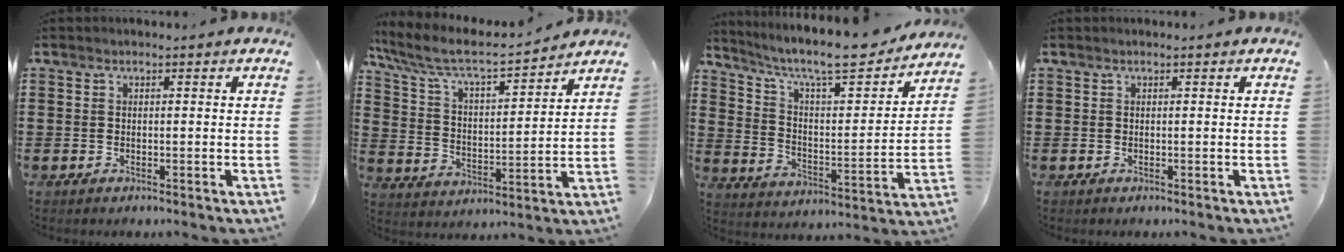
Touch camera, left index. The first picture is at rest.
{"total": 6.5, "force": [5.5, 1.1, 3.3], "torque": [-0.088, -0.031, 0.086]}
{"total": 9.9, "force": [8.6, 1.3, 4.8], "torque": [-0.103, -0.064, 0.139]}
{"total": 0.0}